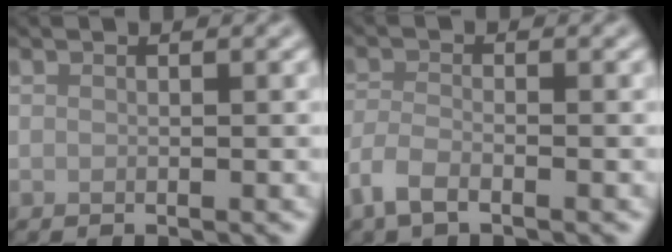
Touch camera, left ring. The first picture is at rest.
{"total": 2.5, "force": [-1.8, 0.9, 1.6], "torque": [-0.039, -0.003, -0.045]}